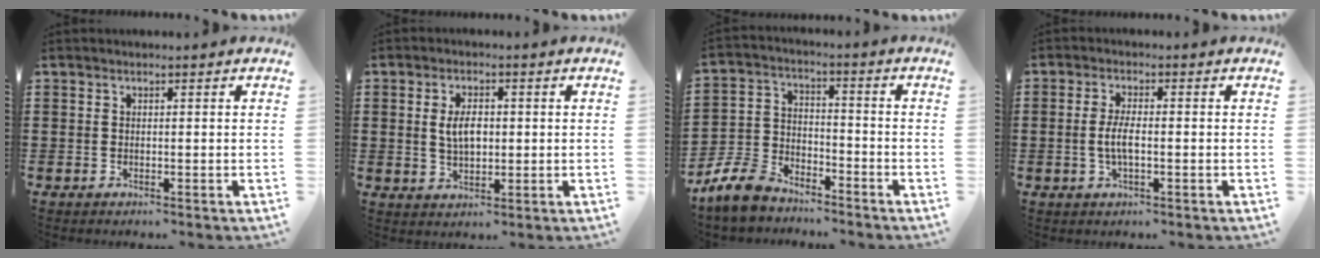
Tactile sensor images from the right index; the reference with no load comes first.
{"total": 4.5, "force": [0.4, 2.4, 3.8], "torque": [-0.069, 0.006, 0.003]}
{"total": 7.9, "force": [-7.2, 2.5, 2.0], "torque": [-0.062, 0.016, -0.147]}
{"total": 3.7, "force": [-0.6, 1.1, 3.4], "torque": [-0.077, -0.002, -0.016]}